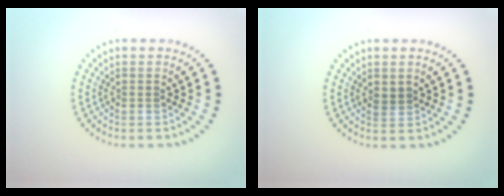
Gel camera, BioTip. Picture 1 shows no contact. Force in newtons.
{"total": 1.0, "press": 0.9, "slide": 0.4}